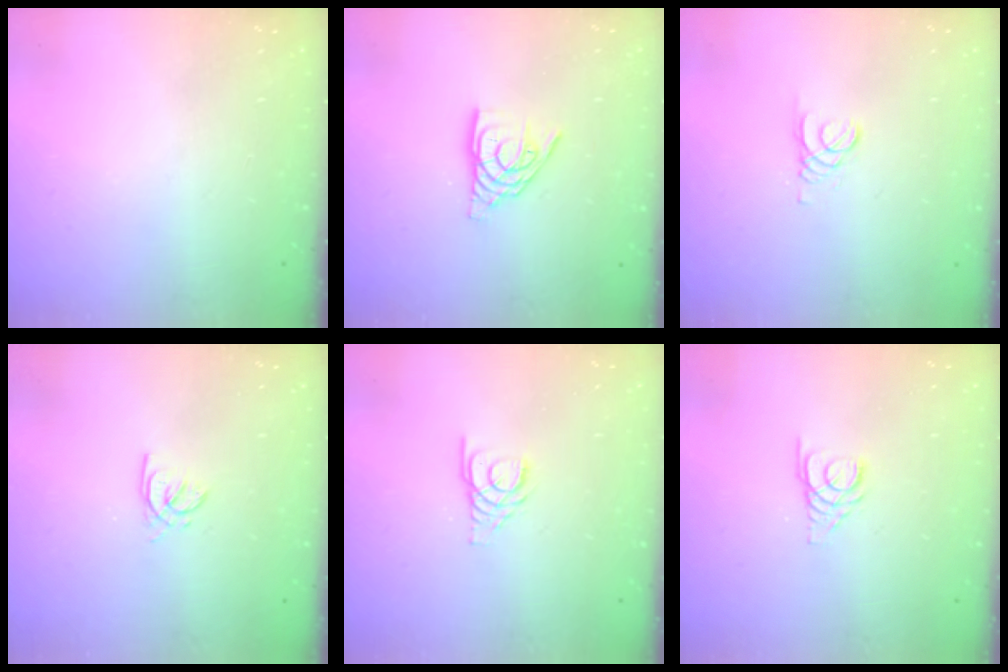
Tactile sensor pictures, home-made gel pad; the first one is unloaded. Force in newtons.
{"total": 9.8, "press": 9.8, "slide": 0.9}
{"total": 1.5, "press": 1.5, "slide": 0.1}
{"total": 2.2, "press": 2.2, "slide": 0.2}
{"total": 3.3, "press": 3.3, "slide": 0.3}
{"total": 3.4, "press": 3.3, "slide": 0.3}